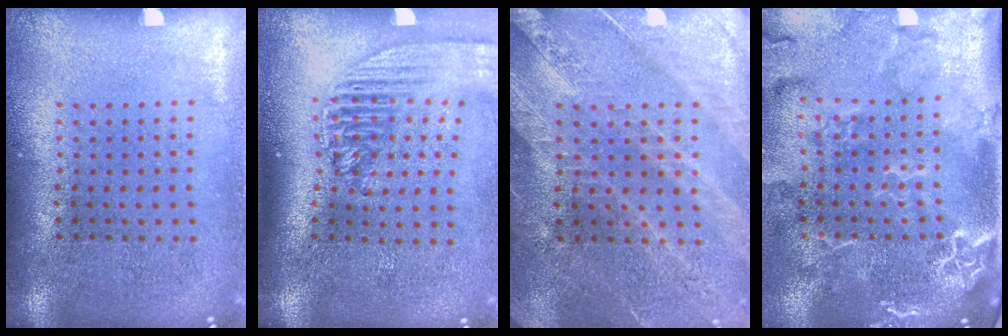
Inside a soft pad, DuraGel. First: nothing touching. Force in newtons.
{"total": 2.1, "press": 1.6, "slide": 1.3}
{"total": 2.7, "press": 2.7, "slide": 0.5}
{"total": 2.9, "press": 2.4, "slide": 1.7}